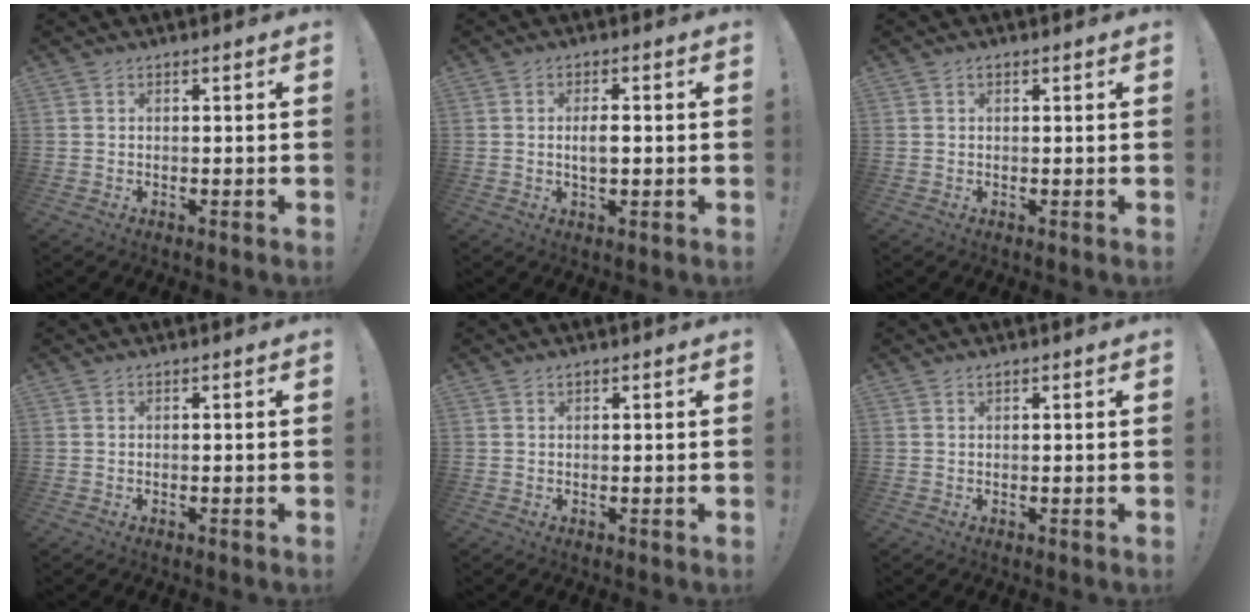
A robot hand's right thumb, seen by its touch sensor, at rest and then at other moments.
{"total": 3.6, "force": [-0.2, 1.3, 3.4], "torque": [-0.060, -0.002, -0.009]}
{"total": 0.7, "force": [0.4, 0.4, 0.4], "torque": [-0.010, 0.001, 0.008]}
{"total": 0.0}
{"total": 0.6, "force": [0.5, 0.2, 0.2], "torque": [-0.004, 0.000, 0.010]}
{"total": 0.6, "force": [0.6, 0.1, 0.2], "torque": [-0.005, 0.000, 0.011]}